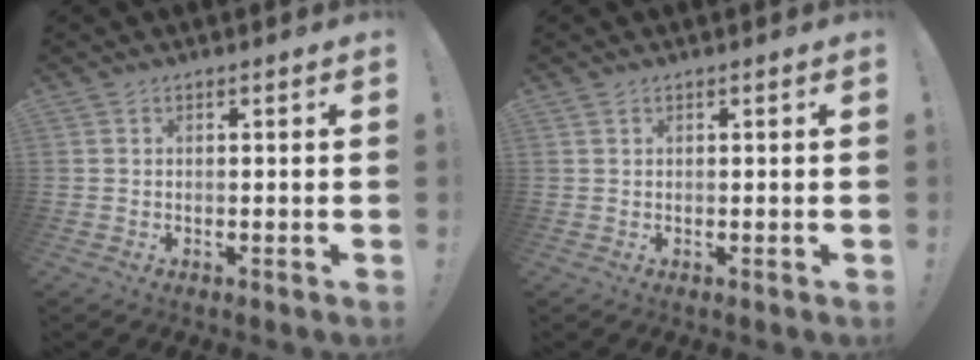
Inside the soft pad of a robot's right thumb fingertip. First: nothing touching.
{"total": 0.9, "force": [-0.5, -0.6, -0.5], "torque": [0.008, 0.004, -0.009]}